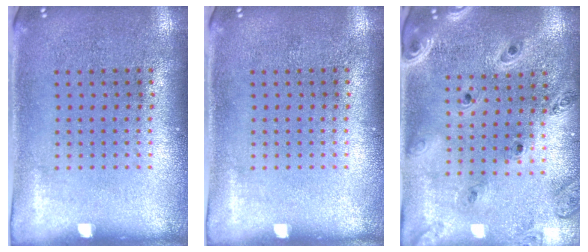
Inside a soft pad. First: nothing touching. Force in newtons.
{"total": 0.0}
{"total": 1.4, "press": 1.3, "slide": 0.2}